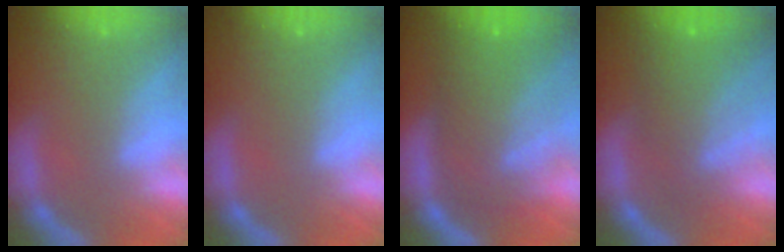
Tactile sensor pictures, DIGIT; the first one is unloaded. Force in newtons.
{"total": 0.0}
{"total": 10.1}
{"total": 7.0}